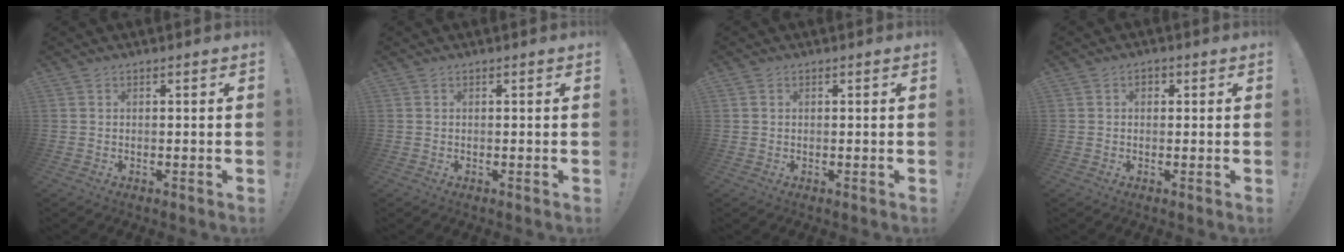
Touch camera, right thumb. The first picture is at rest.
{"total": 0.0}
{"total": 0.6, "force": [0.3, 0.5, 0.1], "torque": [-0.003, 0.003, 0.006]}
{"total": 1.4, "force": [0.1, 1.2, 0.8], "torque": [-0.007, 0.002, -0.001]}